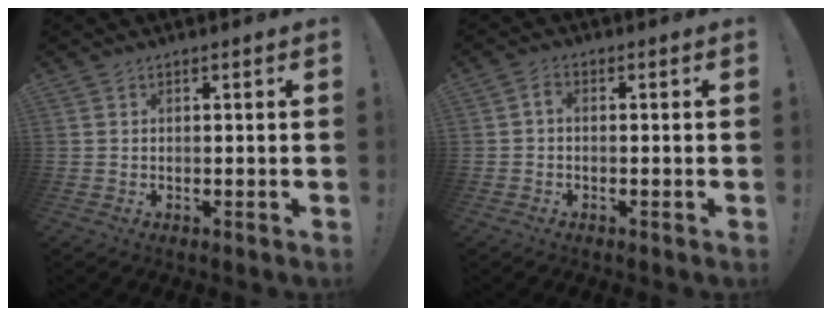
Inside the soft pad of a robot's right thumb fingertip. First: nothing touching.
{"total": 1.6, "force": [-0.7, 0.9, 1.2], "torque": [-0.028, 0.009, -0.011]}